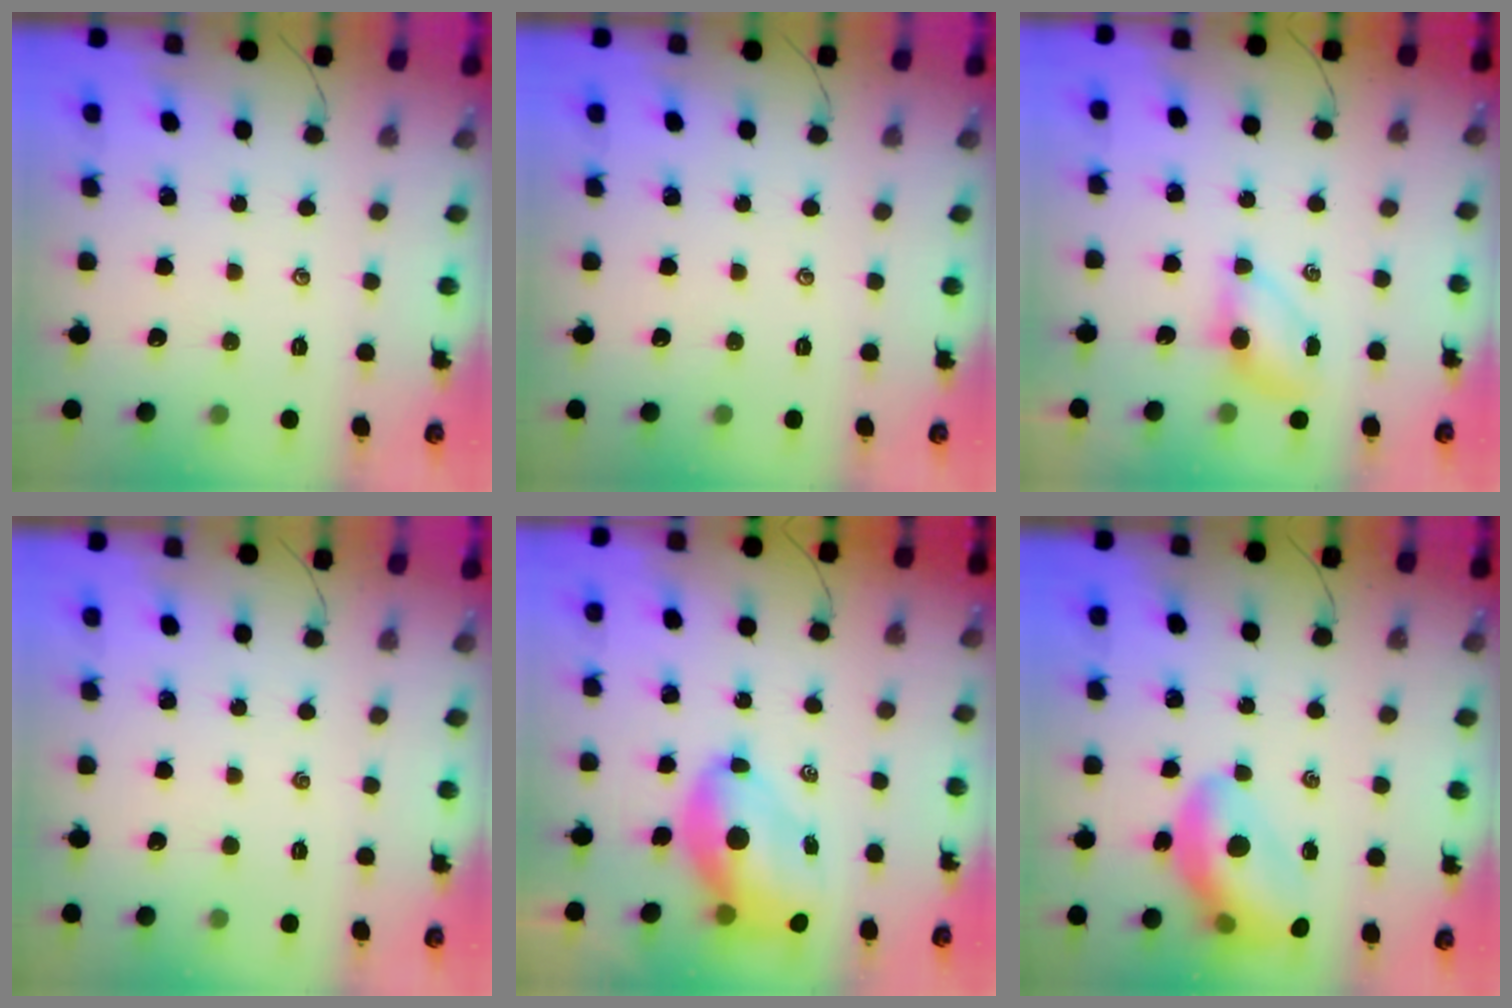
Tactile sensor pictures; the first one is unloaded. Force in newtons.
{"total": 0.0}
{"total": 4.6, "press": 4.5, "slide": 0.9}
{"total": 0.0}
{"total": 10.2, "press": 9.7, "slide": 3.1}
{"total": 14.0, "press": 13.5, "slide": 3.8}